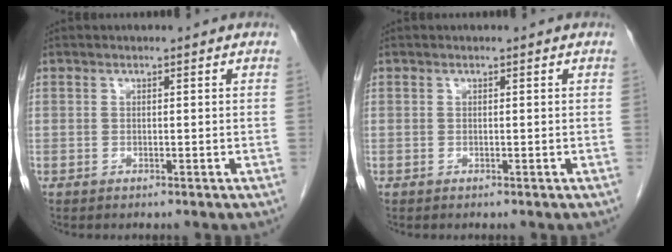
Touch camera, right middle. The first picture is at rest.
{"total": 0.0}